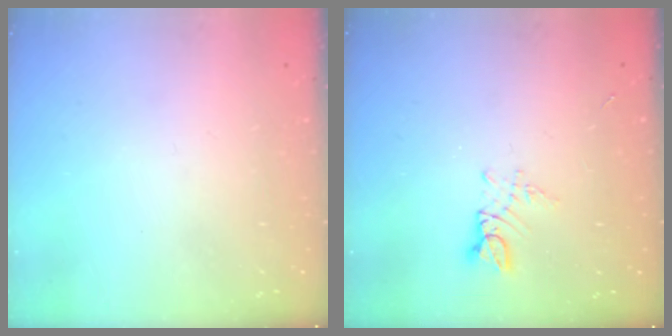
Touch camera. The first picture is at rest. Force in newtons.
{"total": 2.8, "press": 2.8, "slide": 0.3}